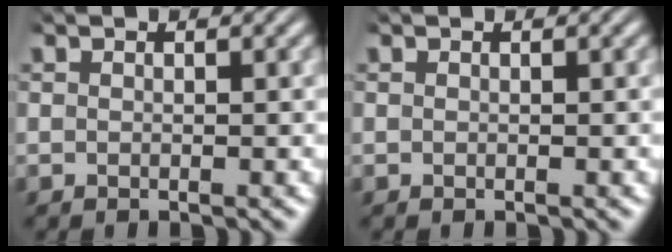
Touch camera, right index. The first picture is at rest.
{"total": 0.0}